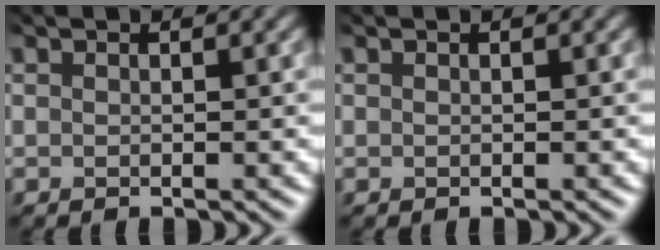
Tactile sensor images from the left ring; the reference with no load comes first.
{"total": 0.0}